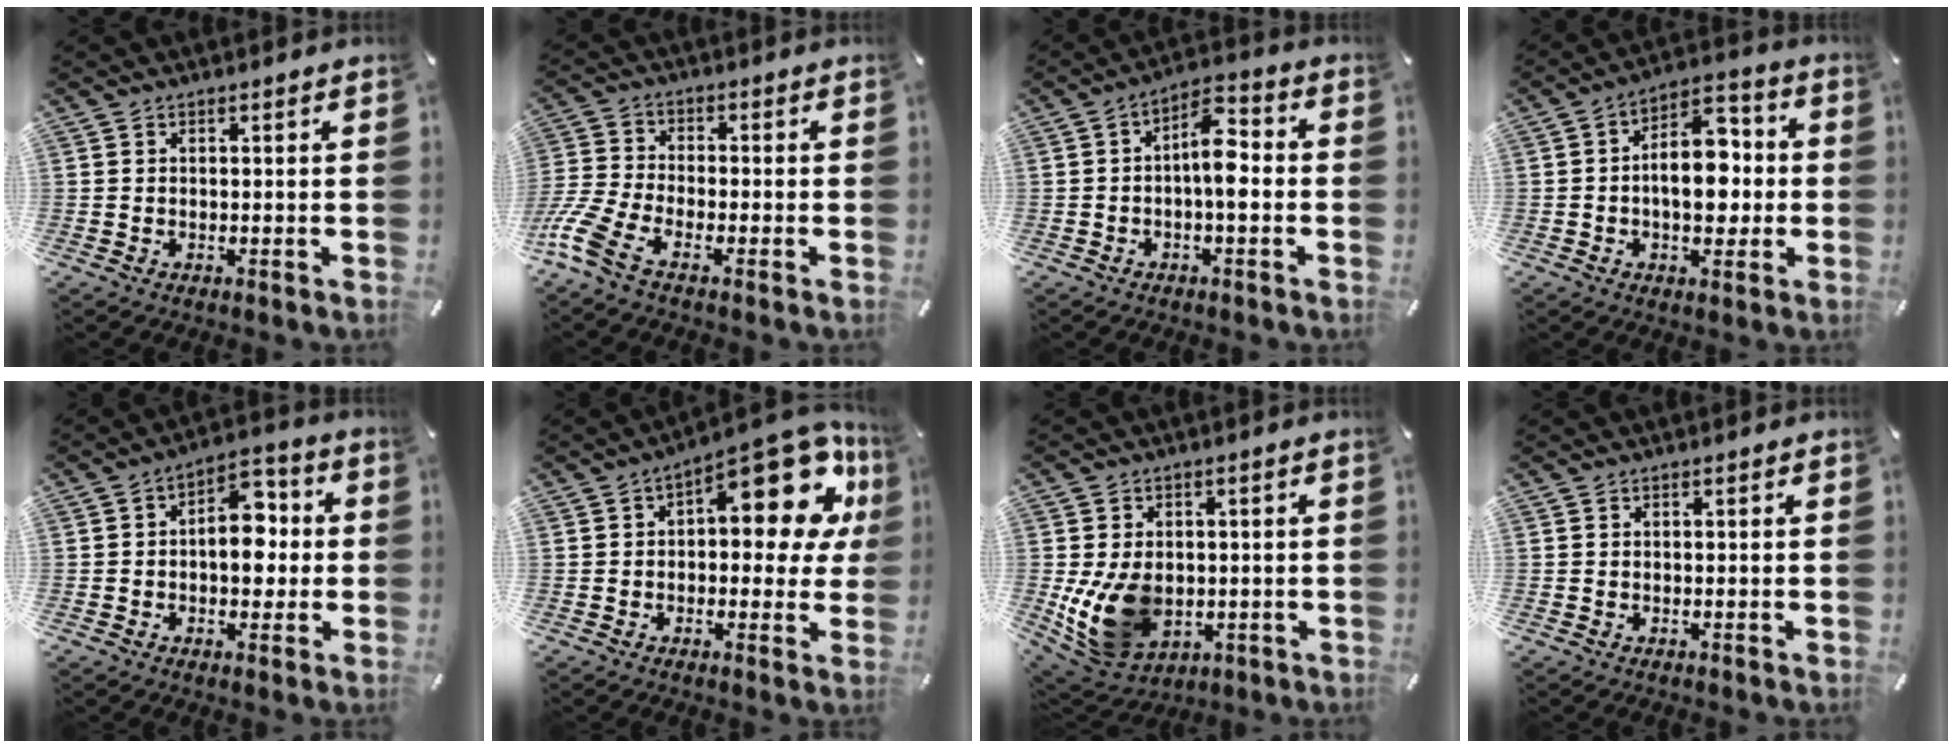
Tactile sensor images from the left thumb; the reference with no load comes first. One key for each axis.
{"total": 9.1, "fx": -5.1, "fy": 4.2, "fz": 6.2, "tx": -0.151, "ty": 0.005, "tz": -0.099}
{"total": 8.8, "fx": -1.0, "fy": 3.8, "fz": 7.8, "tx": -0.125, "ty": 0.011, "tz": -0.019}
{"total": 12.3, "fx": -0.9, "fy": 7.7, "fz": 9.6, "tx": -0.133, "ty": 0.007, "tz": -0.014}
{"total": 9.7, "fx": -0.5, "fy": 6.3, "fz": 7.3, "tx": -0.084, "ty": 0.005, "tz": -0.013}
{"total": 16.9, "fx": 7.0, "fy": 7.9, "fz": 13.2, "tx": -0.161, "ty": -0.059, "tz": 0.111}
{"total": 13.1, "fx": -2.0, "fy": 9.8, "fz": 8.6, "tx": -0.169, "ty": 0.000, "tz": -0.031}
{"total": 0.0}